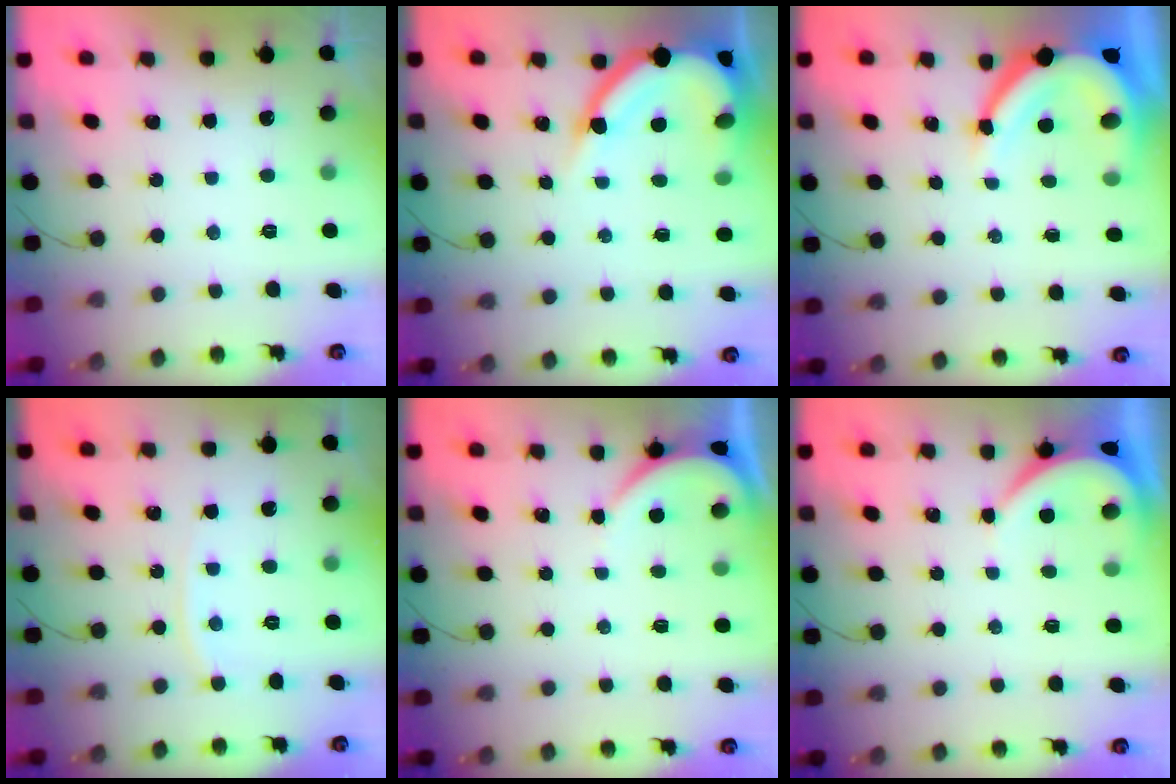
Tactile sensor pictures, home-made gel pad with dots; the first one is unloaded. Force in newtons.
{"total": 12.7, "press": 12.7, "slide": 1.1}
{"total": 10.4, "press": 10.4, "slide": 1.3}
{"total": 3.5, "press": 3.5, "slide": 0.5}
{"total": 2.6, "press": 2.6, "slide": 0.2}
{"total": 3.9, "press": 3.9, "slide": 0.5}